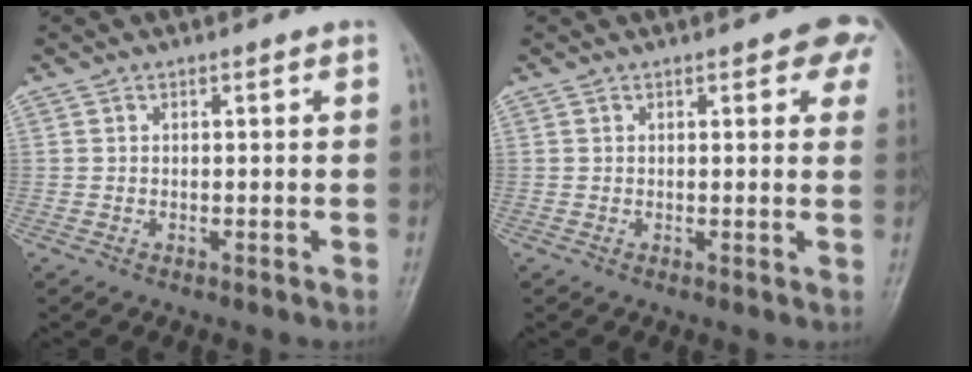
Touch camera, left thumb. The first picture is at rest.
{"total": 6.0, "force": [3.2, 2.5, 4.3], "torque": [-0.017, -0.004, 0.027]}